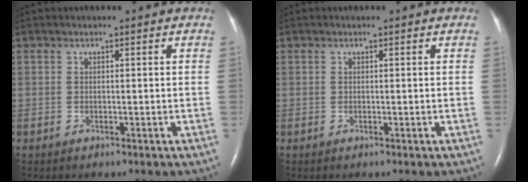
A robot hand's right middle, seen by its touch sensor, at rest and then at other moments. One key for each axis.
{"total": 0.0}